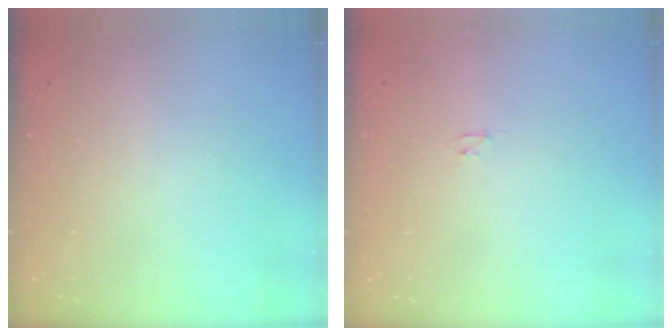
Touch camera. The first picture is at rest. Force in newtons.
{"total": 2.4, "press": 2.3, "slide": 0.4}